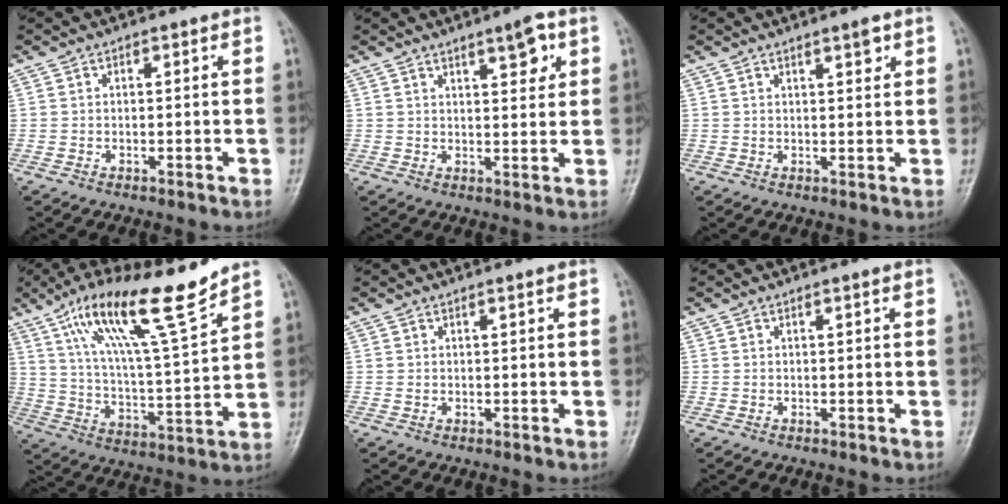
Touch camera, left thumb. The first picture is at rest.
{"total": 5.1, "force": [2.8, 1.5, 4.0], "torque": [-0.049, -0.015, 0.041]}
{"total": 2.3, "force": [1.5, 0.5, 1.6], "torque": [-0.020, -0.010, 0.024]}
{"total": 17.6, "force": [12.0, 1.8, 12.8], "torque": [-0.212, -0.056, 0.211]}
{"total": 0.7, "force": [0.5, 0.1, 0.5], "torque": [-0.010, -0.002, 0.009]}
{"total": 0.0}